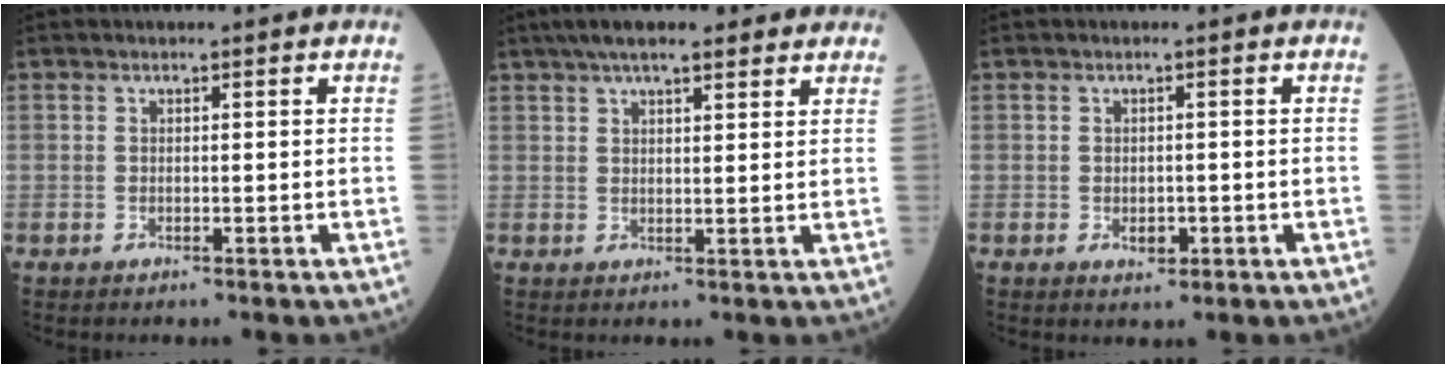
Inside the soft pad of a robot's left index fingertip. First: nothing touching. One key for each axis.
{"total": 11.9, "fx": 9.3, "fy": 2.8, "fz": 6.8, "tx": -0.103, "ty": 0.043, "tz": 0.135}
{"total": 1.7, "fx": -0.5, "fy": 1.2, "fz": 1.2, "tx": -0.021, "ty": 0.000, "tz": -0.002}